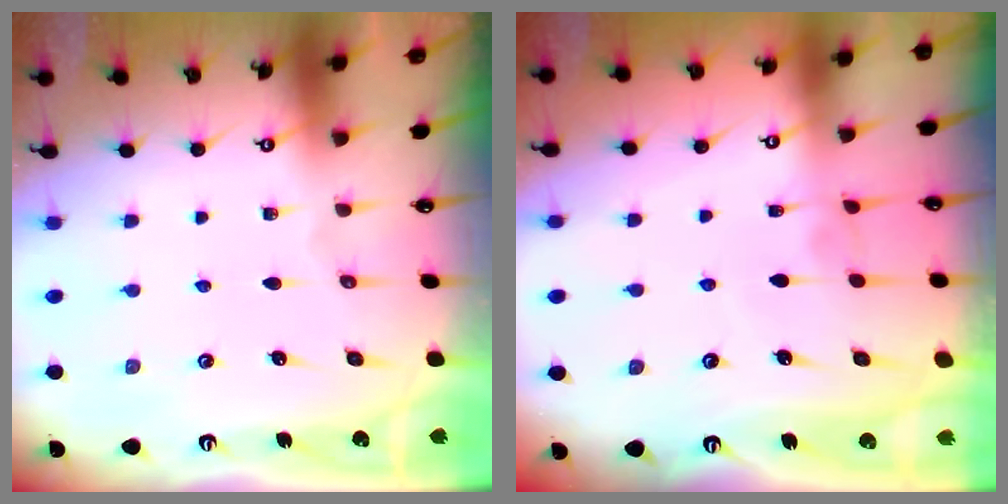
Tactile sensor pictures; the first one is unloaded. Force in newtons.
{"total": 2.9, "press": 2.9, "slide": 0.4}